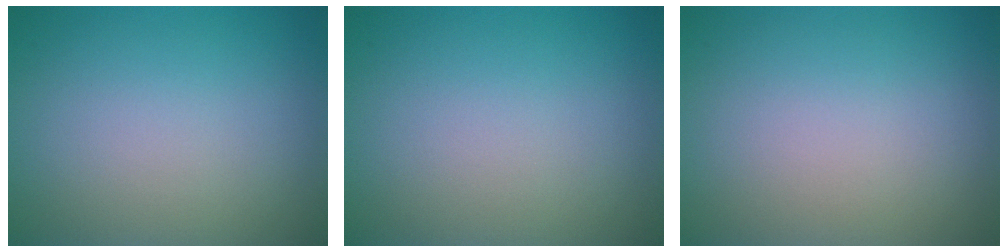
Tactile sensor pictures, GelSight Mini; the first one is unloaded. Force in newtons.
{"total": 0.0}
{"total": 0.0}